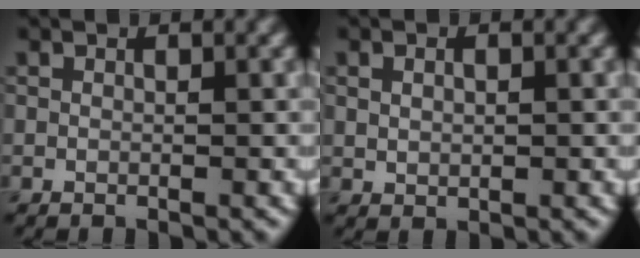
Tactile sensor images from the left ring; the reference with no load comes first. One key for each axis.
{"total": 1.1, "fx": 0.2, "fy": 0.8, "fz": 0.8, "tx": -0.017, "ty": -0.001, "tz": 0.007}